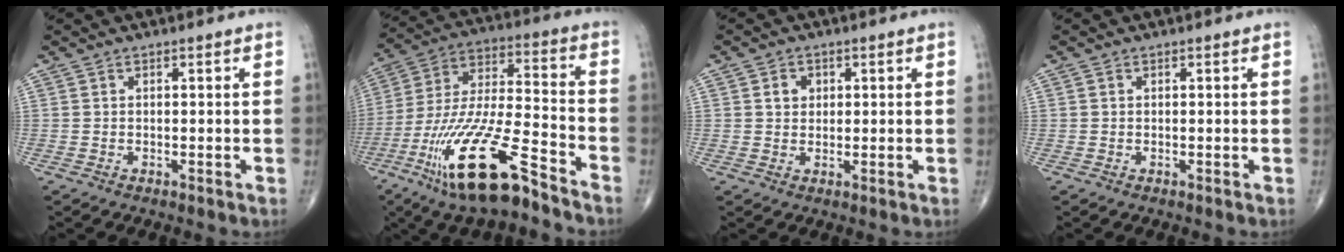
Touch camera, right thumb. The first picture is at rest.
{"total": 21.5, "force": [-13.1, 4.8, 16.3], "torque": [-0.358, 0.042, -0.241]}
{"total": 2.9, "force": [0.8, 2.4, 1.3], "torque": [-0.007, -0.001, 0.013]}
{"total": 0.0}